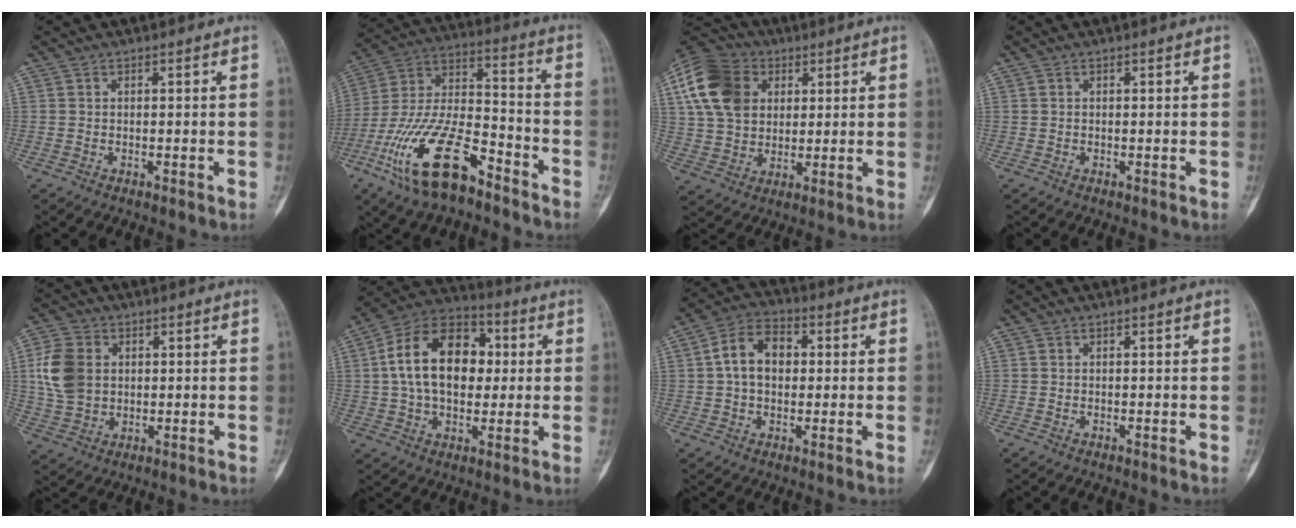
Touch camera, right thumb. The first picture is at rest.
{"total": 20.3, "force": [-11.9, 8.1, 14.3], "torque": [-0.289, 0.063, -0.224]}
{"total": 17.4, "force": [5.3, 13.3, 10.0], "torque": [-0.187, 0.011, 0.092]}
{"total": 0.0}
{"total": 10.0, "force": [1.5, 7.6, 6.2], "torque": [-0.120, 0.001, 0.031]}
{"total": 18.1, "force": [2.3, 11.9, 13.5], "torque": [-0.199, 0.022, 0.031]}
{"total": 9.4, "force": [1.1, 6.6, 6.7], "torque": [-0.096, 0.020, 0.012]}
{"total": 0.0}